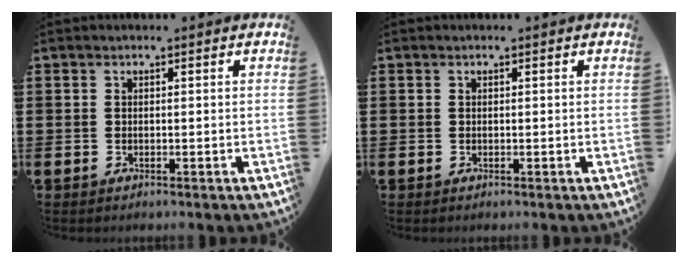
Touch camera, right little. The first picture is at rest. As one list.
[{"total": 0.0}]